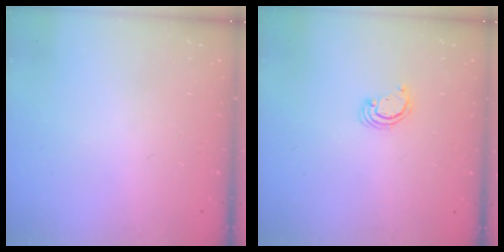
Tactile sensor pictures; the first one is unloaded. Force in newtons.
{"total": 2.3, "press": 2.3, "slide": 0.2}